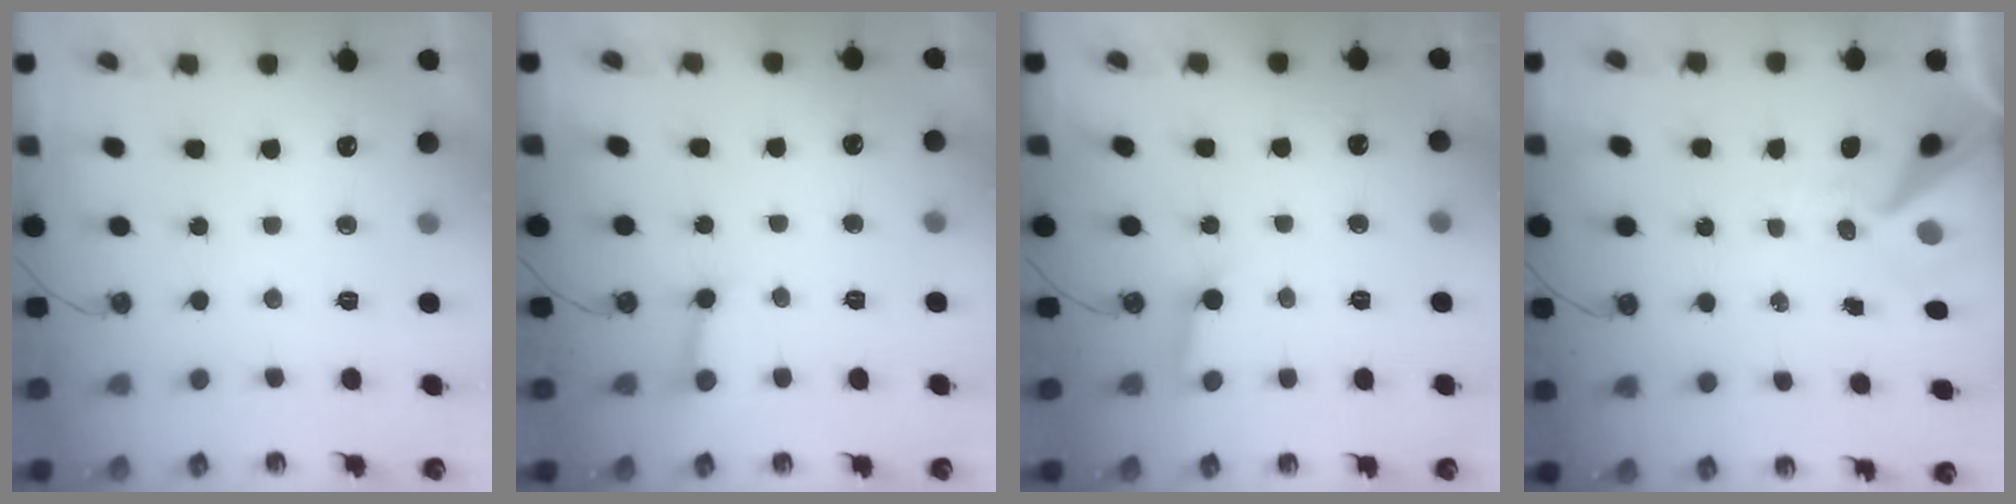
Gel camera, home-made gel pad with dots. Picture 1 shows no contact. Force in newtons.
{"total": 3.5, "press": 3.5, "slide": 0.3}
{"total": 2.6, "press": 2.6, "slide": 0.3}
{"total": 12.0, "press": 11.8, "slide": 1.9}